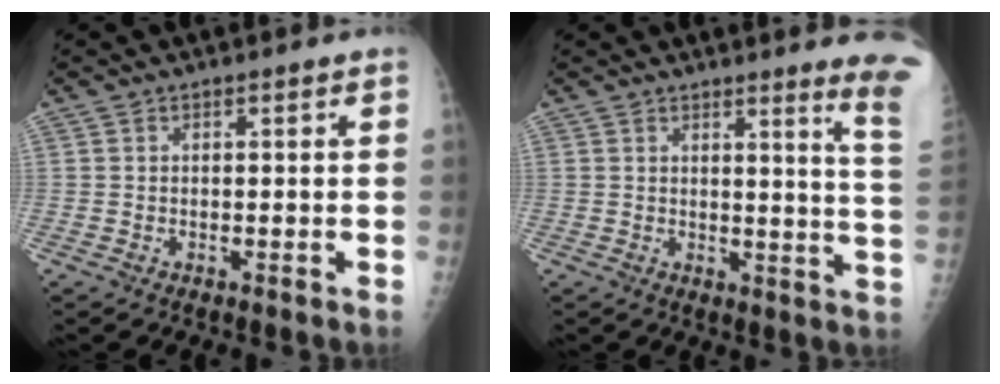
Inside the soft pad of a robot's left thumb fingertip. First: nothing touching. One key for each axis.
{"total": 9.5, "fx": 7.6, "fy": -1.3, "fz": 5.4, "tx": -0.057, "ty": -0.085, "tz": 0.068}